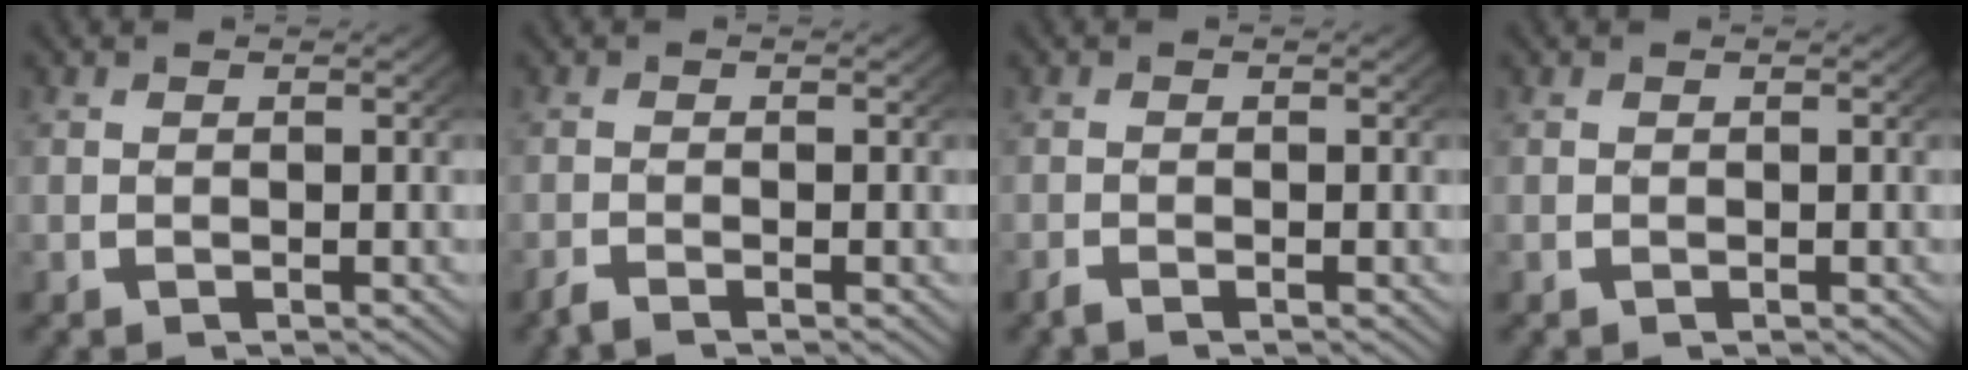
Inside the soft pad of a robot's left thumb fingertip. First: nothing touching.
{"total": 1.4, "force": [-1.3, 0.3, 0.6], "torque": [-0.006, -0.003, -0.026]}
{"total": 1.0, "force": [-0.9, 0.2, 0.4], "torque": [-0.004, -0.003, -0.019]}
{"total": 0.0}